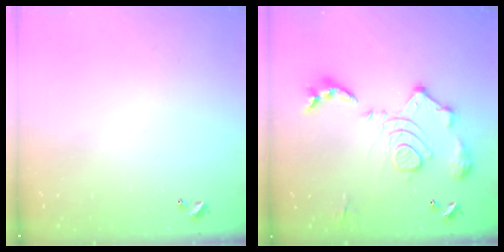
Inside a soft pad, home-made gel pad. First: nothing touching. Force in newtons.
{"total": 16.6, "press": 16.6, "slide": 1.7}